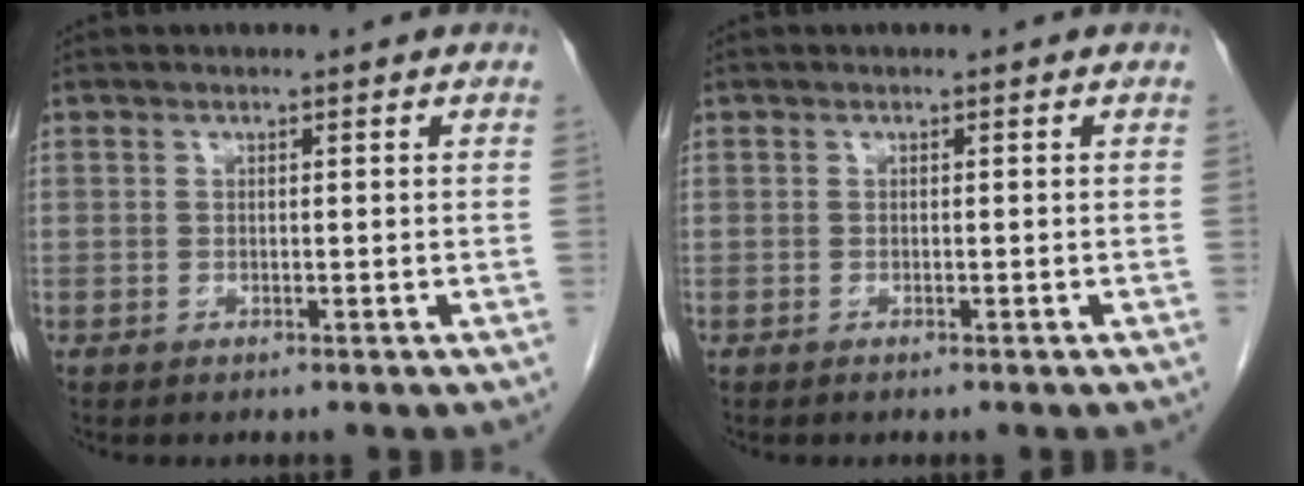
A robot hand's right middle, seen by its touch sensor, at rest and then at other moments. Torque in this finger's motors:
{"motor_torque": [-0.08, -0.04, 0.02, 0.00]}